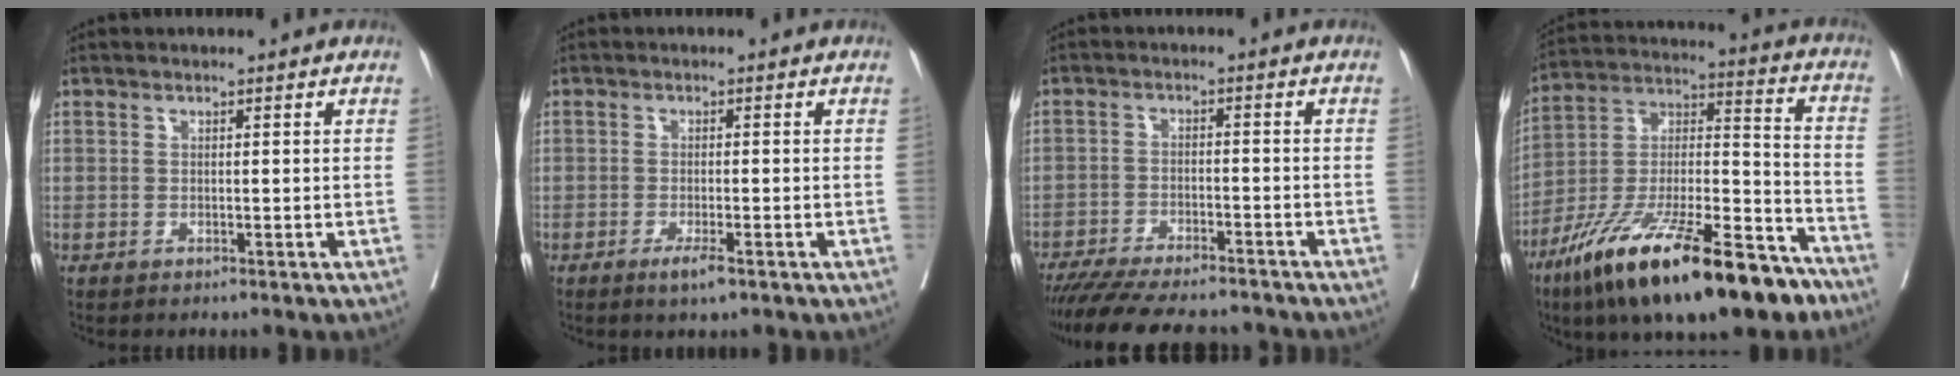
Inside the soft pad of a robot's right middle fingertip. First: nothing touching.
{"total": 2.4, "force": [-1.4, 0.2, 2.0], "torque": [-0.034, -0.003, -0.025]}
{"total": 15.2, "force": [-13.5, 2.7, 6.3], "torque": [-0.119, -0.016, -0.196]}
{"total": 26.2, "force": [-17.6, 5.8, 18.5], "torque": [-0.294, -0.015, -0.300]}